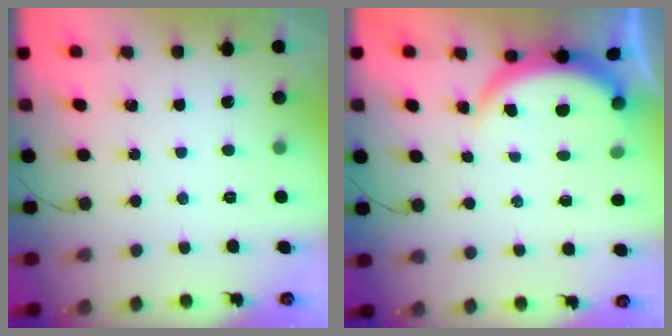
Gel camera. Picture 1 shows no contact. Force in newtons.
{"total": 4.0, "press": 4.0, "slide": 0.2}